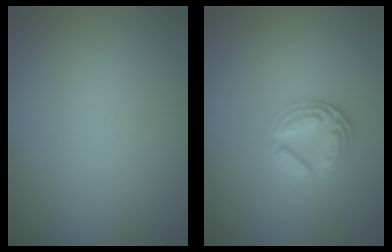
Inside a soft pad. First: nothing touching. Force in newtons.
{"total": 2.7, "press": 2.4, "slide": 1.2}